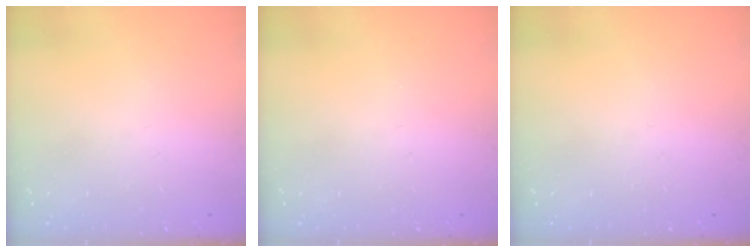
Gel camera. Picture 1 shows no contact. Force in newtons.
{"total": 0.0}
{"total": 0.0}